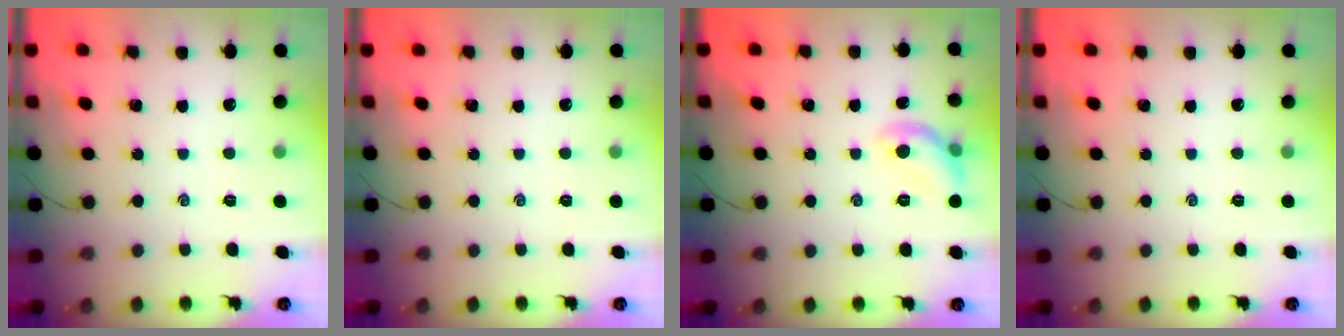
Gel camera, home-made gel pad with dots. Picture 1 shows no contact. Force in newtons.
{"total": 0.0}
{"total": 8.6, "press": 8.5, "slide": 1.6}
{"total": 0.0}